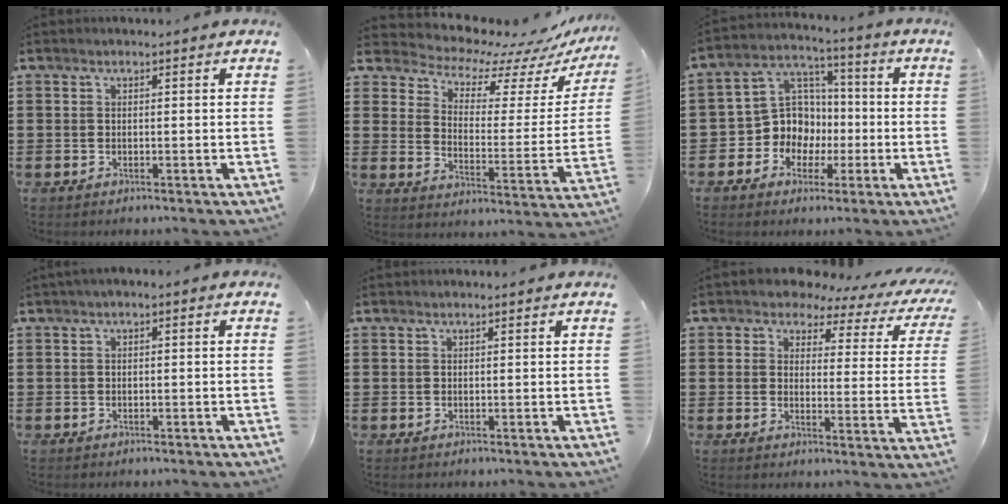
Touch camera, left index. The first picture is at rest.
{"total": 6.2, "force": [5.9, 1.4, 1.2], "torque": [-0.046, -0.059, 0.096]}
{"total": 8.9, "force": [-1.7, 8.5, 2.2], "torque": [-0.084, 0.005, -0.030]}
{"total": 0.9, "force": [-0.6, 0.4, 0.5], "torque": [-0.010, 0.002, -0.013]}
{"total": 0.0}
{"total": 3.8, "force": [3.0, 2.0, 1.4], "torque": [-0.039, -0.013, 0.044]}